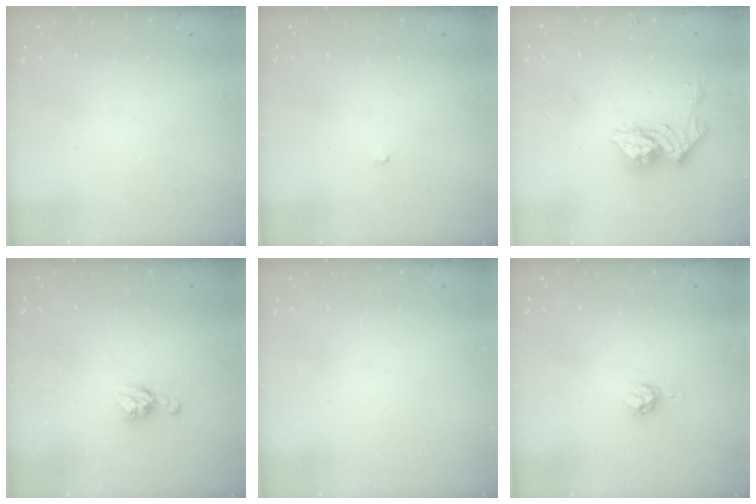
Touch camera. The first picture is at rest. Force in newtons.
{"total": 2.9, "press": 2.9, "slide": 0.3}
{"total": 11.7, "press": 11.7, "slide": 0.8}
{"total": 8.0, "press": 7.9, "slide": 0.7}
{"total": 0.0}
{"total": 4.5, "press": 4.5, "slide": 0.0}